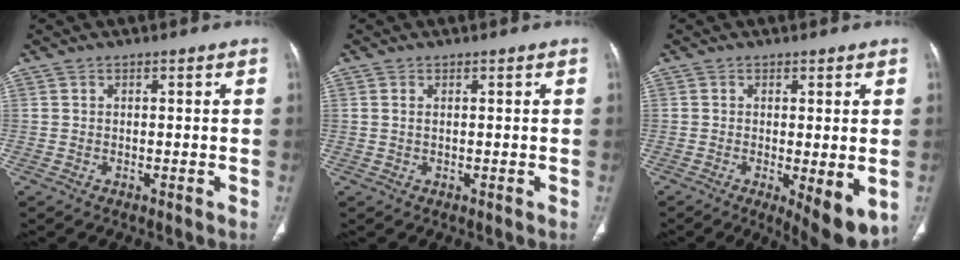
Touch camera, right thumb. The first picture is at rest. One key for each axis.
{"total": 0.7, "fx": 0.2, "fy": 0.3, "fz": 0.6, "tx": -0.018, "ty": 0.005, "tz": 0.006}
{"total": 8.6, "fx": -2.1, "fy": 2.6, "fz": 8.0, "tx": -0.111, "ty": -0.025, "tz": -0.026}